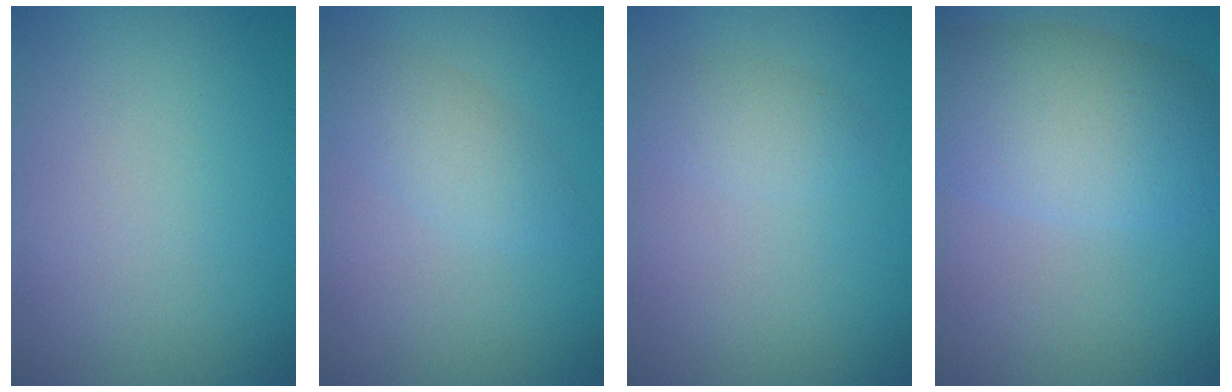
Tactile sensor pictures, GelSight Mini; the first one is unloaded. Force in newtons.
{"total": 2.5, "press": 2.5, "slide": 0.1}
{"total": 1.8, "press": 1.8, "slide": 0.1}
{"total": 7.6, "press": 7.6, "slide": 0.3}